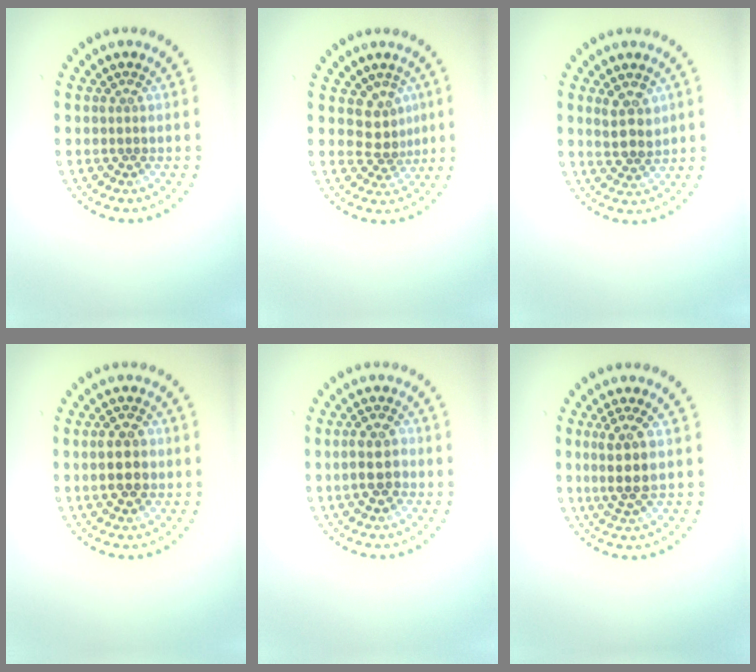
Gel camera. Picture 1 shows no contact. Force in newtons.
{"total": 2.8, "press": 1.9, "slide": 2.0}
{"total": 2.7, "press": 2.5, "slide": 0.9}
{"total": 3.0, "press": 3.0, "slide": 0.2}
{"total": 2.9, "press": 2.8, "slide": 0.8}
{"total": 3.3, "press": 2.9, "slide": 1.5}